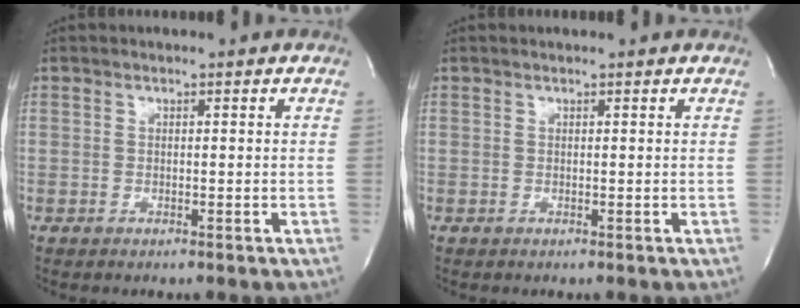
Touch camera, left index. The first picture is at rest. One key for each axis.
{"total": 1.1, "fx": 1.1, "fy": 0.1, "fz": 0.3, "tx": -0.011, "ty": 0.011, "tz": 0.013}